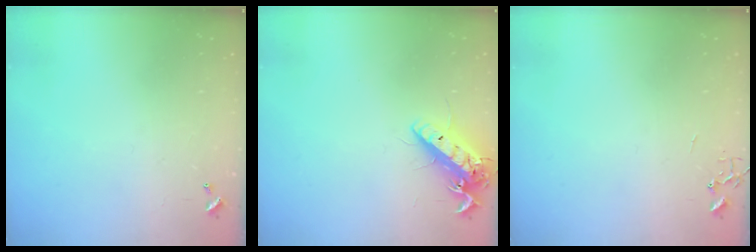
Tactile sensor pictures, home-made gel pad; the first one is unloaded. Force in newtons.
{"total": 14.8, "press": 14.5, "slide": 2.8}
{"total": 0.0}